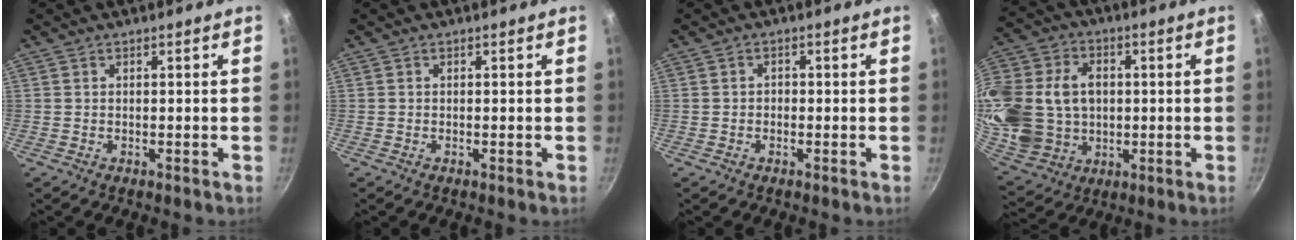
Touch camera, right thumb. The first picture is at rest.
{"total": 0.0}
{"total": 1.2, "force": [-0.5, 1.0, 0.5], "torque": [-0.006, 0.004, -0.010]}
{"total": 27.4, "force": [1.7, 21.4, 17.0], "torque": [-0.379, 0.031, 0.046]}